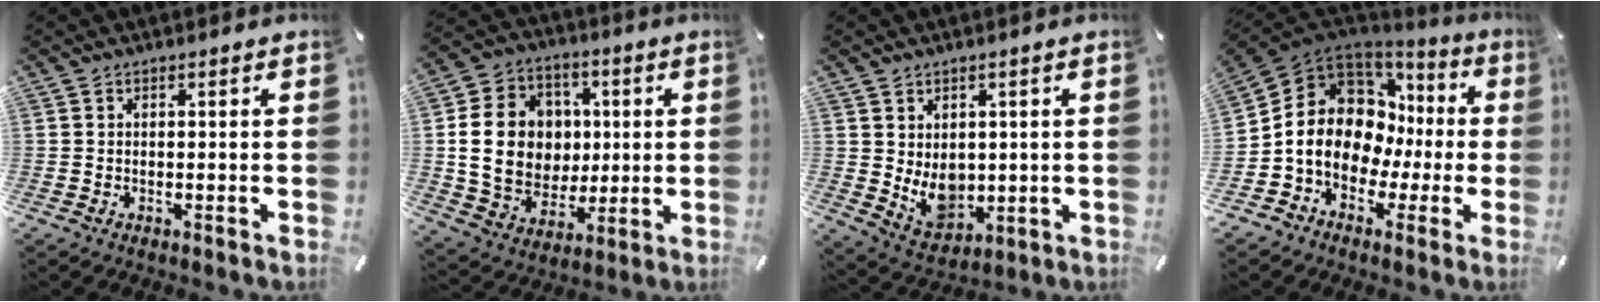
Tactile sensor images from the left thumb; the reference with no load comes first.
{"total": 17.1, "force": [1.6, 14.9, 8.4], "torque": [-0.161, 0.007, 0.038]}
{"total": 7.3, "force": [1.4, 6.2, 3.7], "torque": [-0.055, -0.020, 0.033]}
{"total": 13.6, "force": [0.1, 11.4, 7.5], "torque": [-0.161, -0.025, -0.001]}